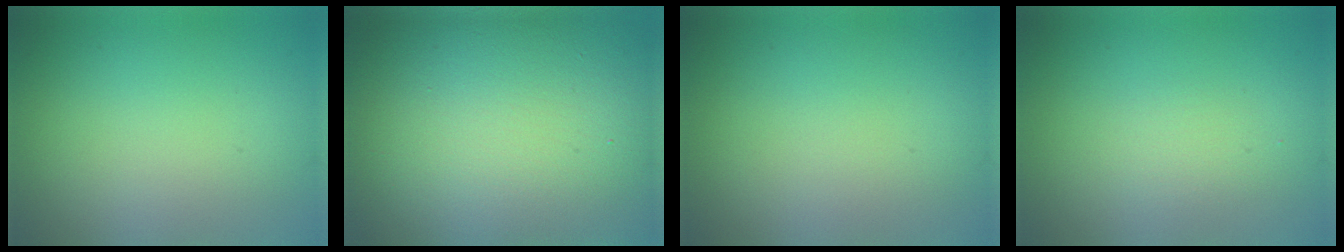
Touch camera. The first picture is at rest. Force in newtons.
{"total": 21.1, "press": 21.1, "slide": 0.8}
{"total": 0.0}
{"total": 1.1, "press": 1.1, "slide": 0.1}